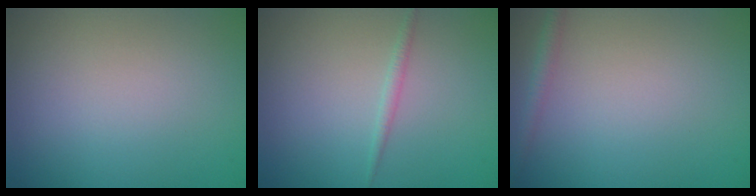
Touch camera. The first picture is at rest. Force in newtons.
{"total": 0.8, "press": 0.8, "slide": 0.0}
{"total": 1.1, "press": 1.1, "slide": 0.1}